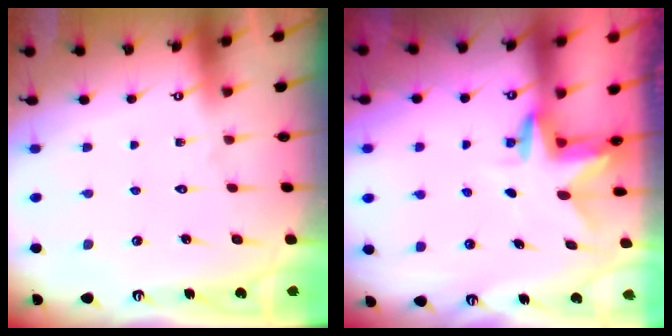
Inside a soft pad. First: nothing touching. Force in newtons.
{"total": 2.8, "press": 2.8, "slide": 0.1}